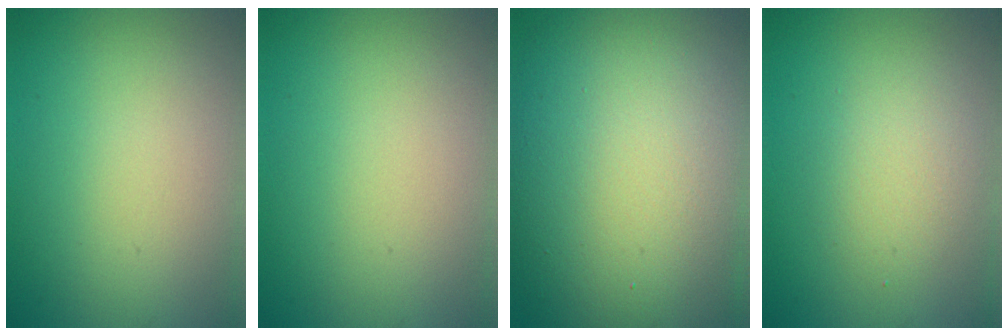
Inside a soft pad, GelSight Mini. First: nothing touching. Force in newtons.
{"total": 0.0}
{"total": 18.1, "press": 18.1, "slide": 0.8}
{"total": 2.4, "press": 2.4, "slide": 0.3}